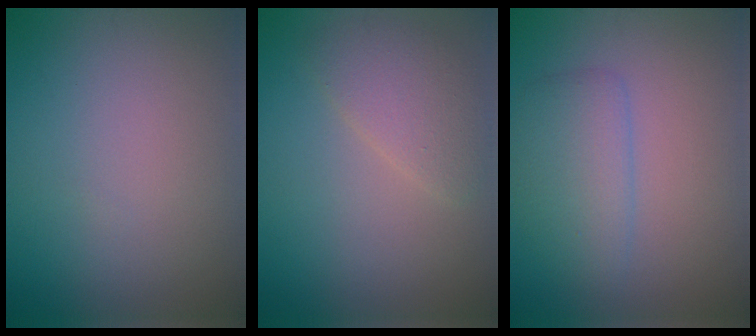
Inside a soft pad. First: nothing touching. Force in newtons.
{"total": 2.7, "press": 2.7, "slide": 0.2}
{"total": 3.1, "press": 3.0, "slide": 0.1}